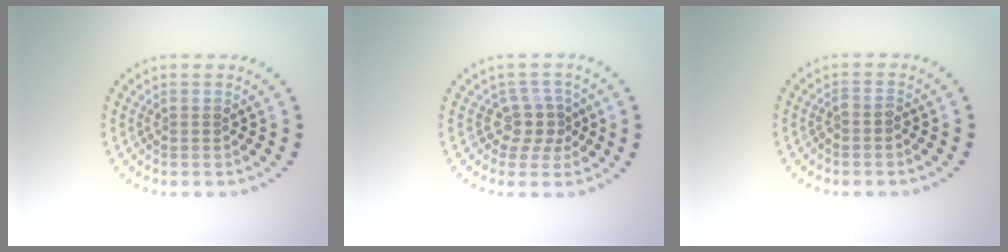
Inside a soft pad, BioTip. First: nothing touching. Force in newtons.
{"total": 2.6, "press": 2.0, "slide": 1.8}
{"total": 0.7, "press": 0.5, "slide": 0.4}